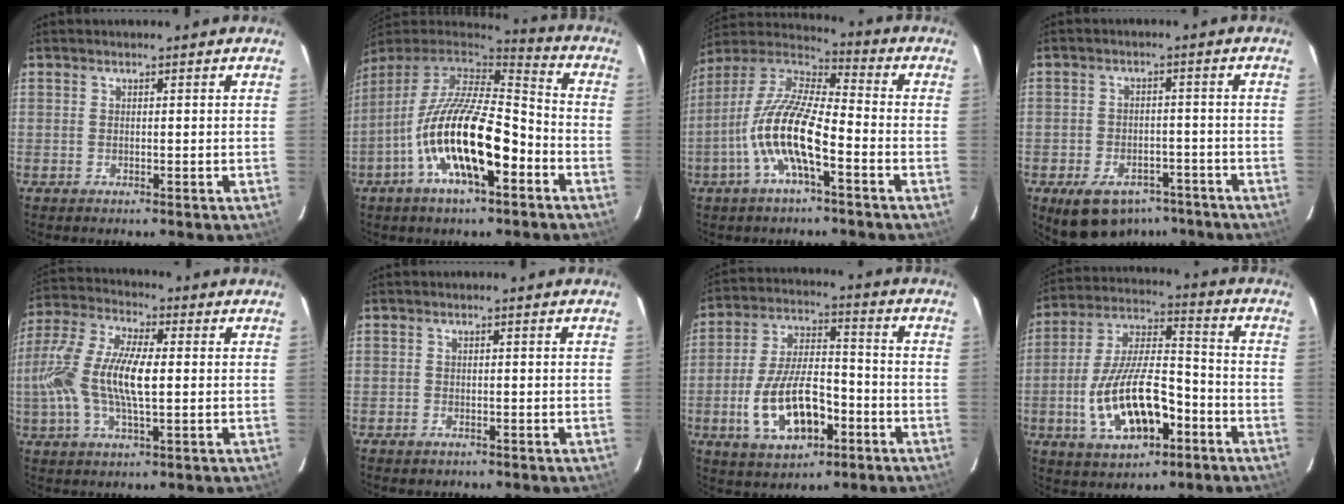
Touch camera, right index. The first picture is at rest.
{"total": 19.4, "force": [-7.3, 6.7, 16.8], "torque": [-0.310, -0.015, -0.136]}
{"total": 14.4, "force": [-5.5, 3.6, 12.8], "torque": [-0.258, -0.004, -0.112]}
{"total": 11.8, "force": [-7.8, 7.1, 5.2], "torque": [-0.111, 0.011, -0.098]}
{"total": 15.4, "force": [-0.6, 5.4, 14.4], "torque": [-0.298, 0.009, -0.017]}
{"total": 1.4, "force": [-0.9, 1.0, 0.3], "torque": [-0.007, 0.002, -0.011]}
{"total": 14.9, "force": [-5.5, 7.2, 11.8], "torque": [-0.238, 0.005, -0.083]}
{"total": 17.3, "force": [-6.3, 7.6, 14.2], "torque": [-0.290, 0.002, -0.099]}